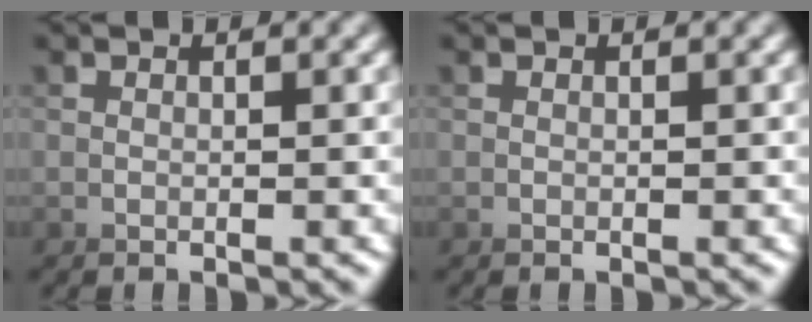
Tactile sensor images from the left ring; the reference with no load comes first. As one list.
[{"total": 0.0}]